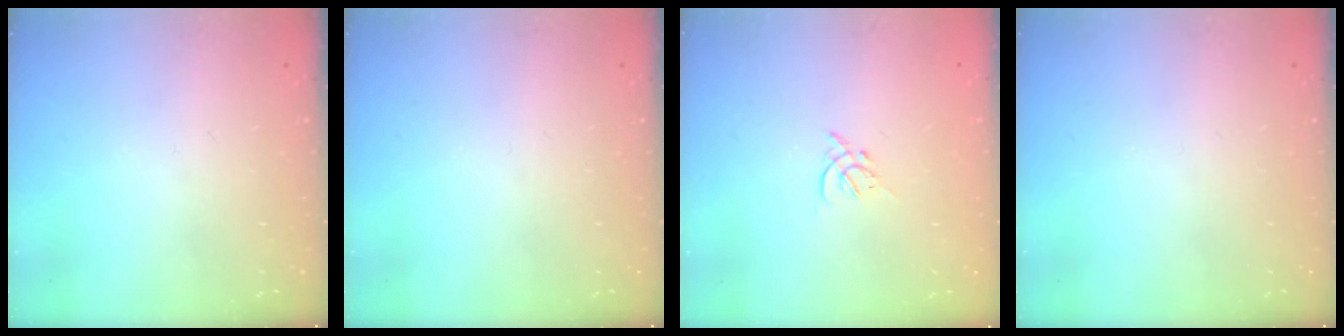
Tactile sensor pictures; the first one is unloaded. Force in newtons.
{"total": 0.0}
{"total": 2.7, "press": 2.6, "slide": 0.7}
{"total": 0.0}